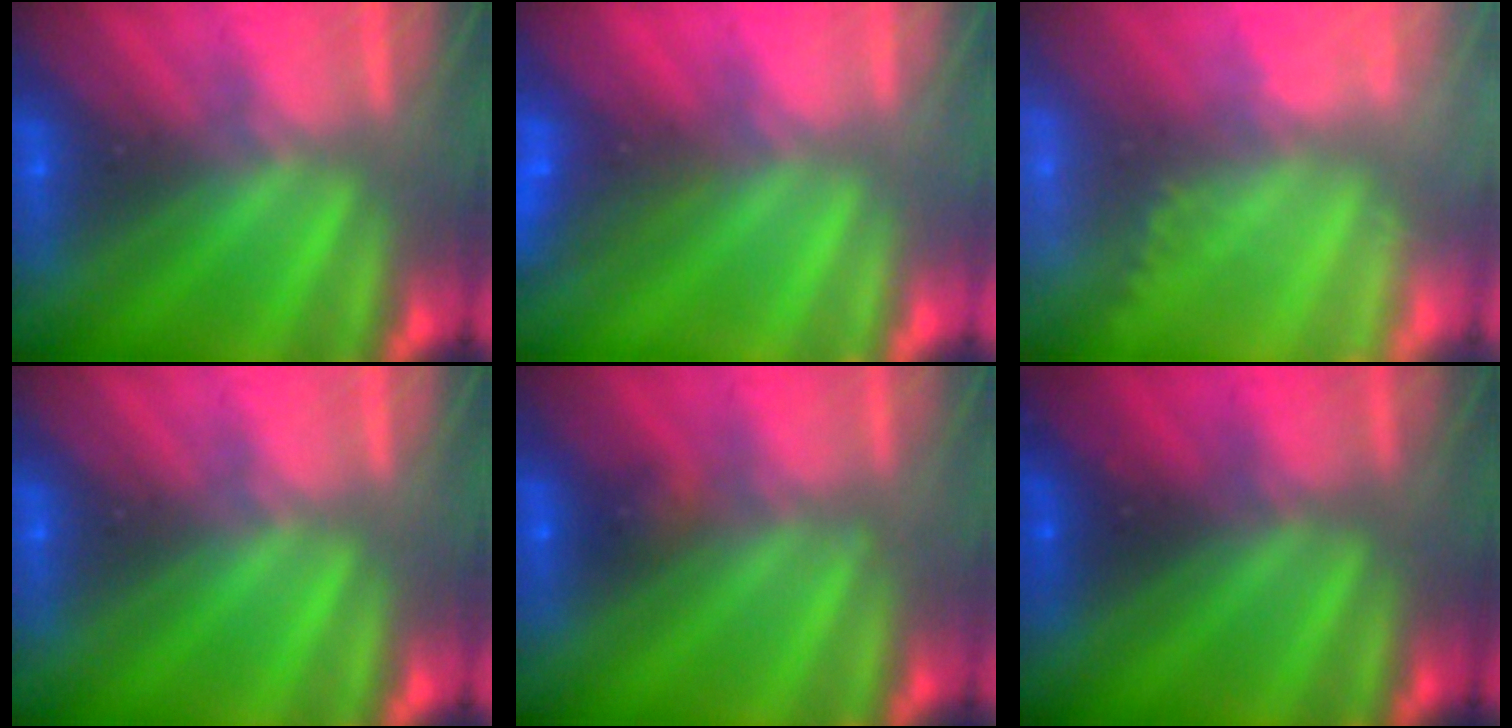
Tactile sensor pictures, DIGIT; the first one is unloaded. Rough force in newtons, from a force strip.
{"total": 3.8}
{"total": 1.7}
{"total": 0.0}
{"total": 2.3}
{"total": 2.3}